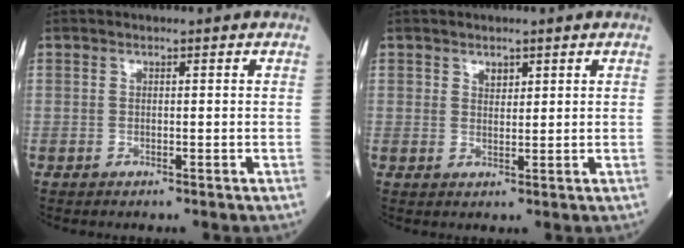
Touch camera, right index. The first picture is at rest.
{"total": 1.7, "force": [1.1, 1.0, 0.7], "torque": [-0.008, -0.001, 0.019]}